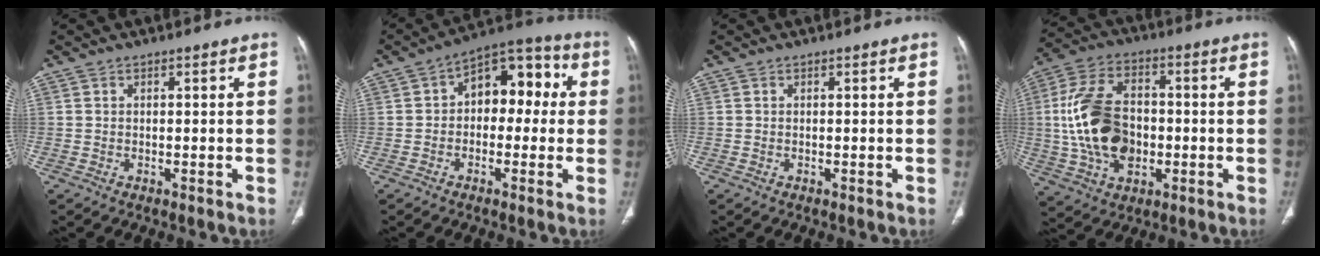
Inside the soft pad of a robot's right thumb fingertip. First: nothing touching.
{"total": 11.6, "force": [1.0, 7.4, 8.9], "torque": [-0.075, 0.041, -0.001]}
{"total": 0.0}
{"total": 17.2, "force": [-1.1, 11.2, 12.9], "torque": [-0.242, 0.017, -0.013]}